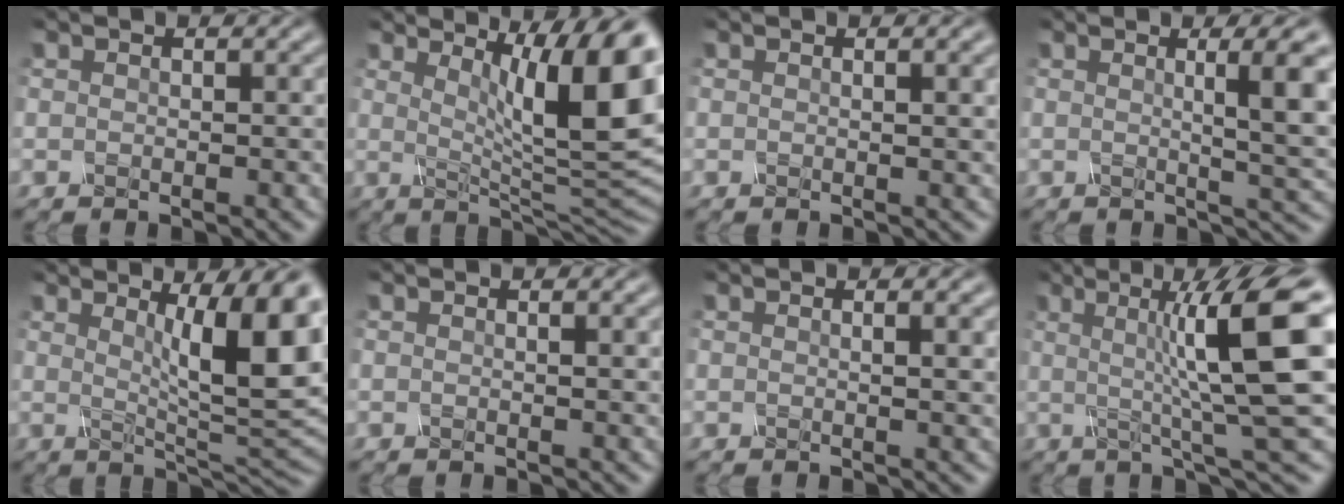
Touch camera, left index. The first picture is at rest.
{"total": 11.3, "force": [3.4, 2.5, 10.5], "torque": [-0.136, -0.009, 0.054]}
{"total": 2.3, "force": [0.6, 0.8, 2.1], "torque": [-0.020, 0.004, 0.002]}
{"total": 6.6, "force": [1.2, 1.4, 6.4], "torque": [-0.075, 0.006, 0.017]}
{"total": 9.9, "force": [2.6, 2.1, 9.3], "torque": [-0.117, -0.002, 0.043]}
{"total": 1.6, "force": [0.4, 0.5, 1.4], "torque": [-0.016, 0.003, -0.001]}
{"total": 2.8, "force": [0.6, 1.0, 2.6], "torque": [-0.023, 0.005, -0.001]}
{"total": 11.8, "force": [1.9, 1.9, 11.5], "torque": [-0.147, 0.009, 0.025]}